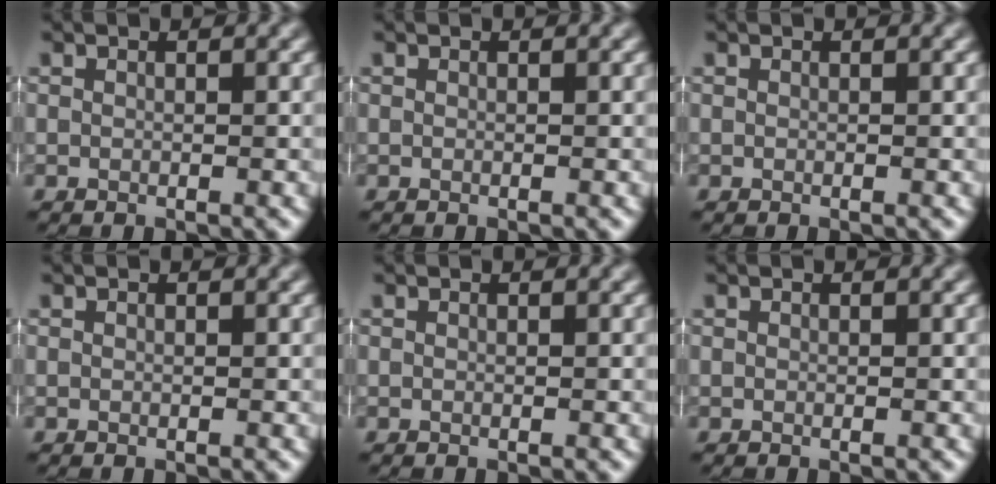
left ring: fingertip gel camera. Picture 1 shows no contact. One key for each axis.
{"total": 0.0}
{"total": 0.0}
{"total": 0.0}
{"total": 0.0}
{"total": 0.0}